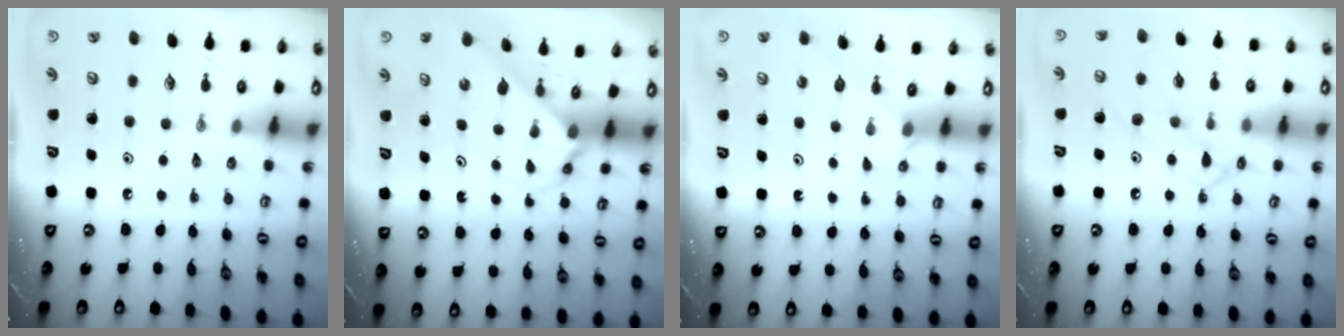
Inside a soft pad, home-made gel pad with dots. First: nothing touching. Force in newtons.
{"total": 2.6, "press": 2.6, "slide": 0.2}
{"total": 4.2, "press": 4.2, "slide": 0.4}
{"total": 11.9, "press": 11.9, "slide": 0.6}